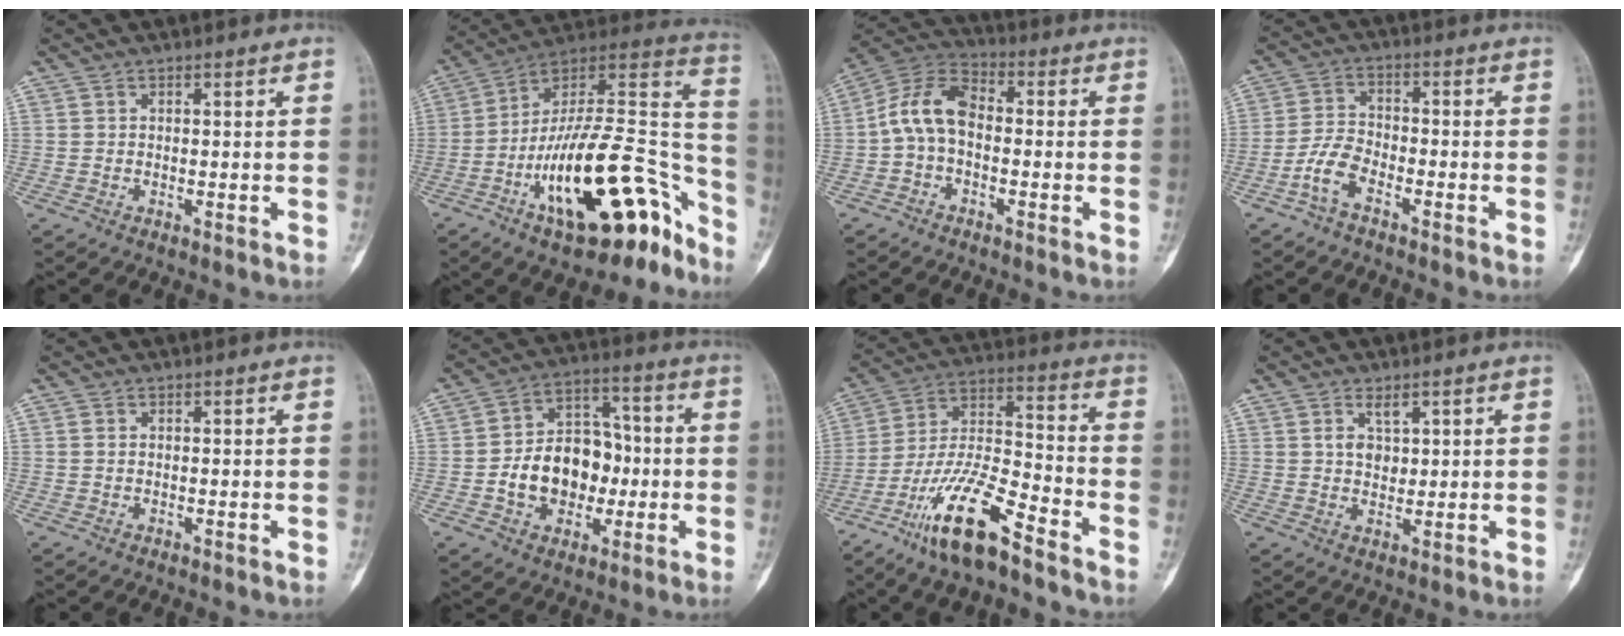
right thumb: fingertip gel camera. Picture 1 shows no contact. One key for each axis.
{"total": 26.8, "fx": -14.1, "fy": 10.8, "fz": 20.1, "tx": -0.240, "ty": 0.116, "tz": -0.226}
{"total": 9.8, "fx": -0.9, "fy": 6.2, "fz": 7.5, "tx": -0.137, "ty": 0.033, "tz": -0.032}
{"total": 5.7, "fx": -3.4, "fy": 2.6, "fz": 3.8, "tx": -0.078, "ty": 0.026, "tz": -0.071}
{"total": 0.6, "fx": 0.1, "fy": 0.5, "fz": 0.4, "tx": -0.007, "ty": 0.001, "tz": 0.001}
{"total": 14.9, "fx": -2.2, "fy": 11.1, "fz": 9.7, "tx": -0.117, "ty": 0.041, "tz": -0.034}
{"total": 16.1, "fx": -10.6, "fy": 3.9, "fz": 11.4, "tx": -0.220, "ty": 0.070, "tz": -0.199}
{"total": 3.6, "fx": 1.7, "fy": 2.2, "fz": 2.3, "tx": -0.028, "ty": -0.011, "tz": 0.034}